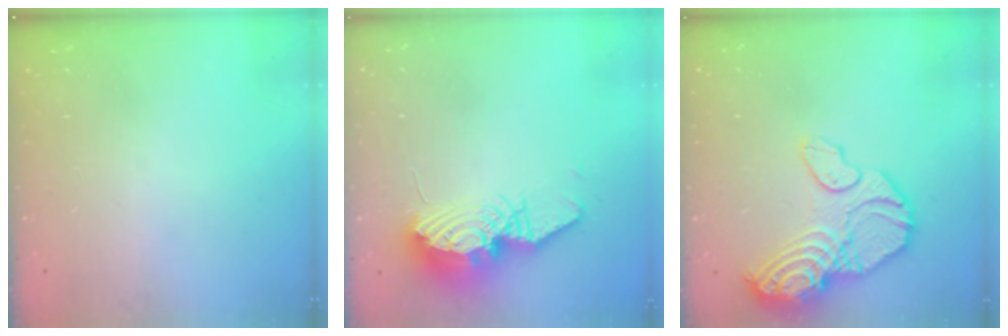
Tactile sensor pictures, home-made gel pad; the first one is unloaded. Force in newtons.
{"total": 13.5, "press": 13.4, "slide": 1.4}
{"total": 17.8, "press": 17.7, "slide": 1.9}